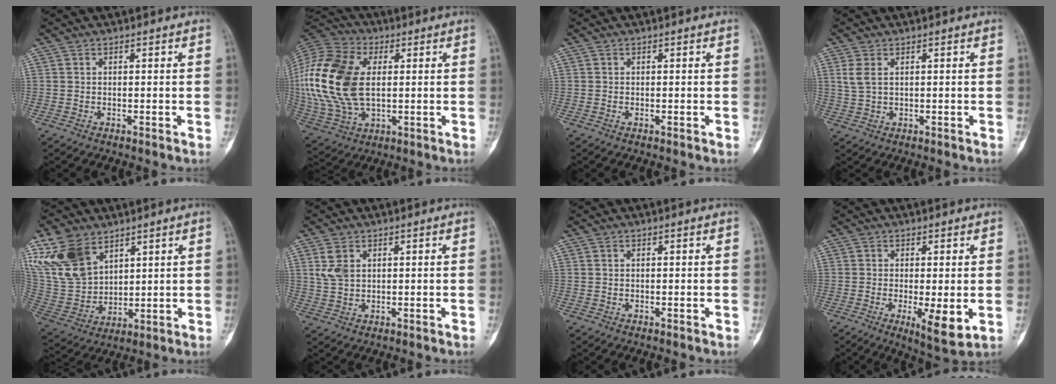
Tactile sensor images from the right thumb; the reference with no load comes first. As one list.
[{"total": 23.3, "force": [2.3, 14.5, 18.1], "torque": [-0.405, -0.005, 0.042]}, {"total": 0.0}, {"total": 3.2, "force": [1.1, 1.9, 2.4], "torque": [-0.058, 0.002, 0.030]}, {"total": 14.8, "force": [8.5, 9.2, 7.8], "torque": [-0.146, -0.028, 0.188]}, {"total": 4.2, "force": [1.5, 2.8, 2.7], "torque": [-0.053, 0.000, 0.038]}, {"total": 0.0}, {"total": 5.4, "force": [-1.0, 1.5, 5.1], "torque": [-0.082, -0.017, -0.017]}]